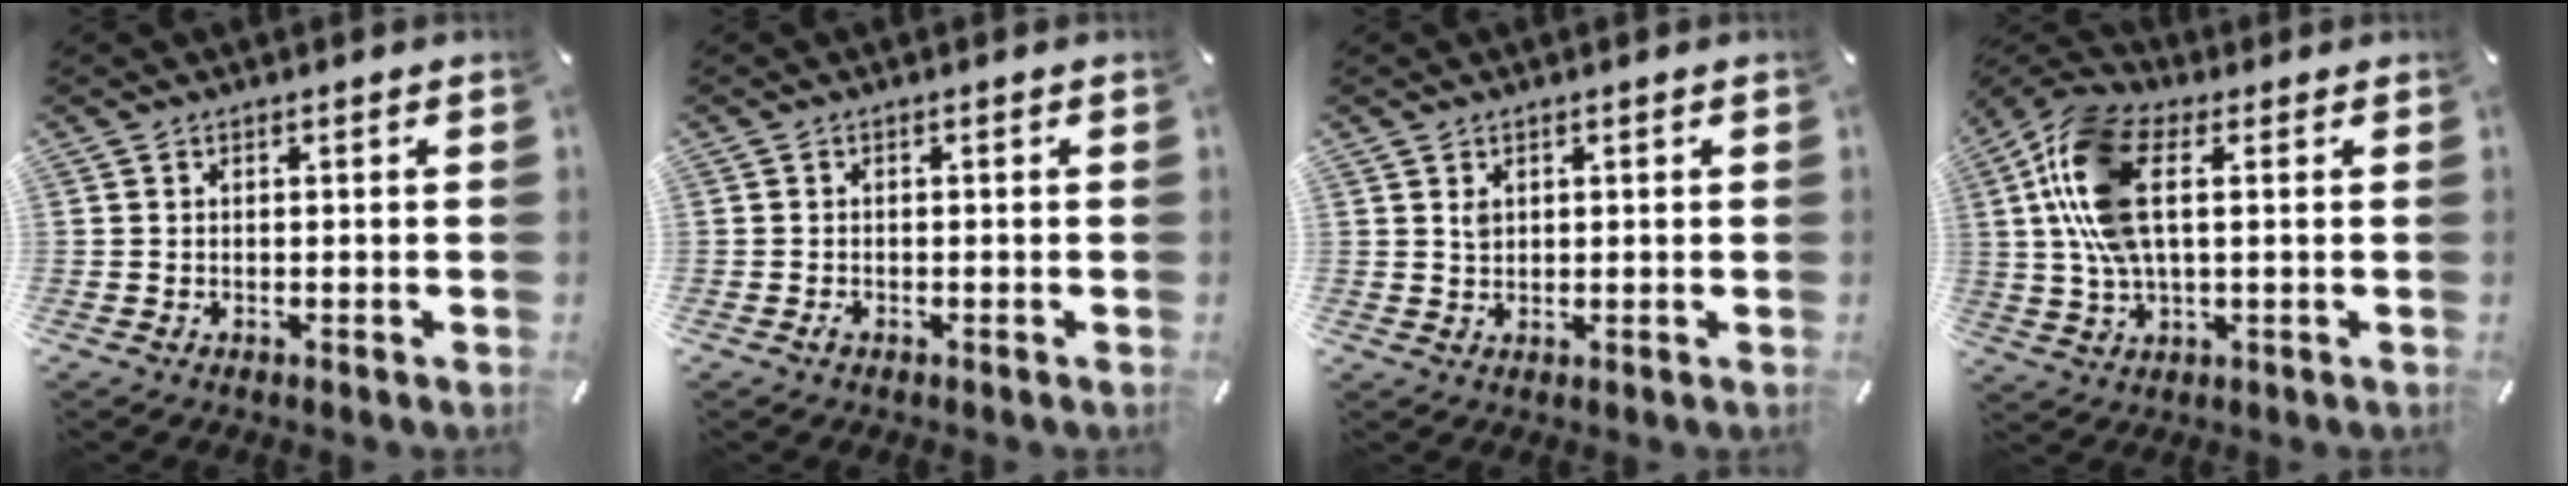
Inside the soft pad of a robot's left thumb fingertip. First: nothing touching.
{"total": 0.8, "force": [-0.6, 0.3, 0.5], "torque": [-0.010, -0.001, -0.010]}
{"total": 1.5, "force": [0.8, 1.2, 0.5], "torque": [-0.004, -0.002, 0.013]}
{"total": 15.9, "force": [3.1, 8.1, 13.4], "torque": [-0.290, -0.002, 0.058]}